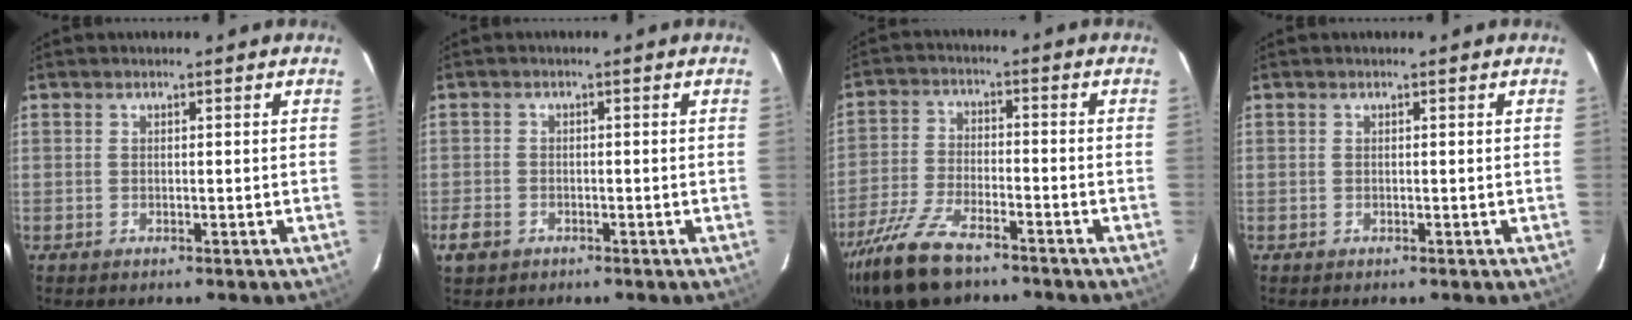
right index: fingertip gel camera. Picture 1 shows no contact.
{"total": 3.6, "force": [-1.9, 2.8, 1.3], "torque": [-0.033, 0.001, -0.029]}
{"total": 14.5, "force": [-10.7, 5.2, 8.3], "torque": [-0.197, -0.030, -0.206]}
{"total": 0.0}